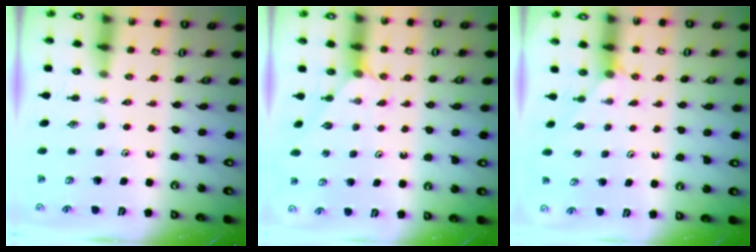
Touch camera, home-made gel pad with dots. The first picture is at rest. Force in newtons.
{"total": 1.6, "press": 1.6, "slide": 0.3}
{"total": 3.0, "press": 2.9, "slide": 0.3}